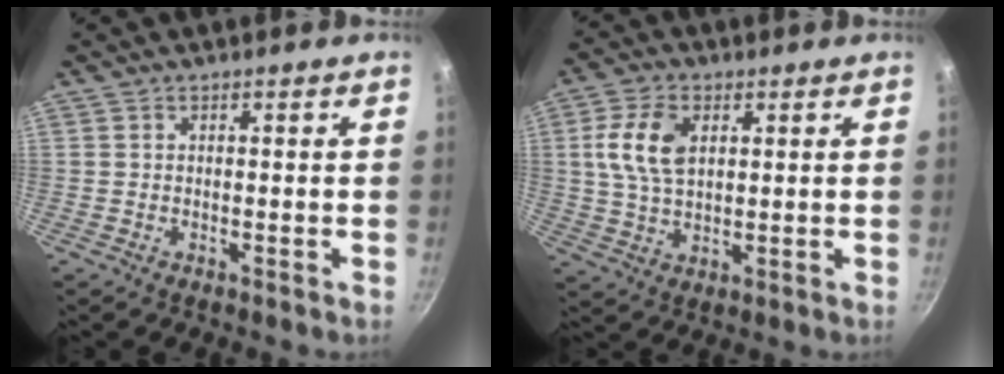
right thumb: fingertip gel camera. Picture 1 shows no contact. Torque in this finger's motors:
{"motor_torque": [1.15, 2.53, 0.97, 0.14, 0.12]}